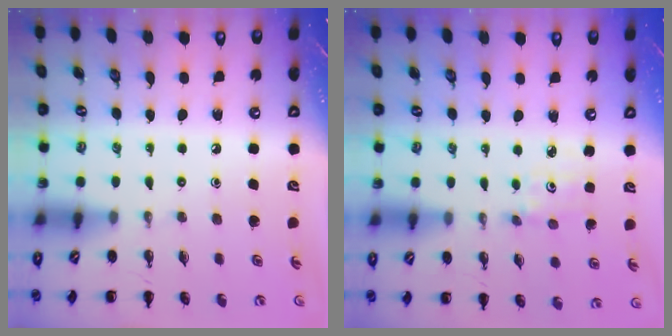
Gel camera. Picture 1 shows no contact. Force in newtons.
{"total": 2.8, "press": 2.7, "slide": 0.8}